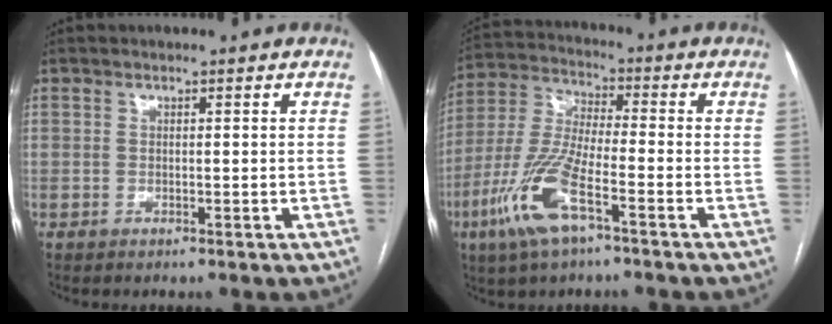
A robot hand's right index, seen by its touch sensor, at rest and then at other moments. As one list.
[{"total": 12.4, "force": [-6.0, 2.6, 10.6], "torque": [-0.237, -0.013, -0.119]}]